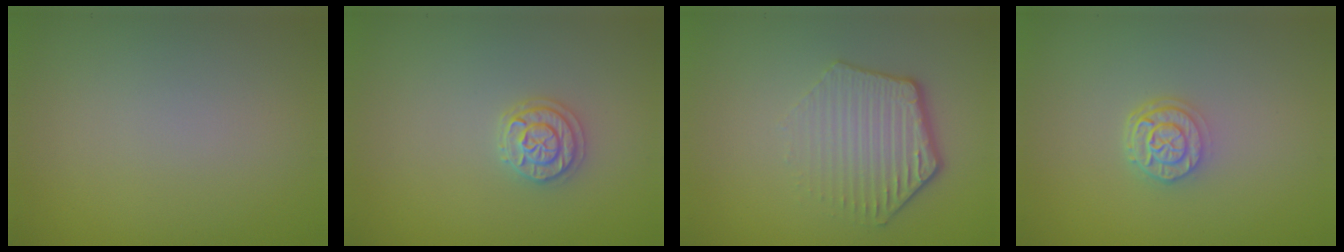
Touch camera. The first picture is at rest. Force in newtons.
{"total": 2.1, "press": 2.1, "slide": 0.5}
{"total": 4.3, "press": 3.3, "slide": 2.7}
{"total": 2.5, "press": 2.0, "slide": 1.5}